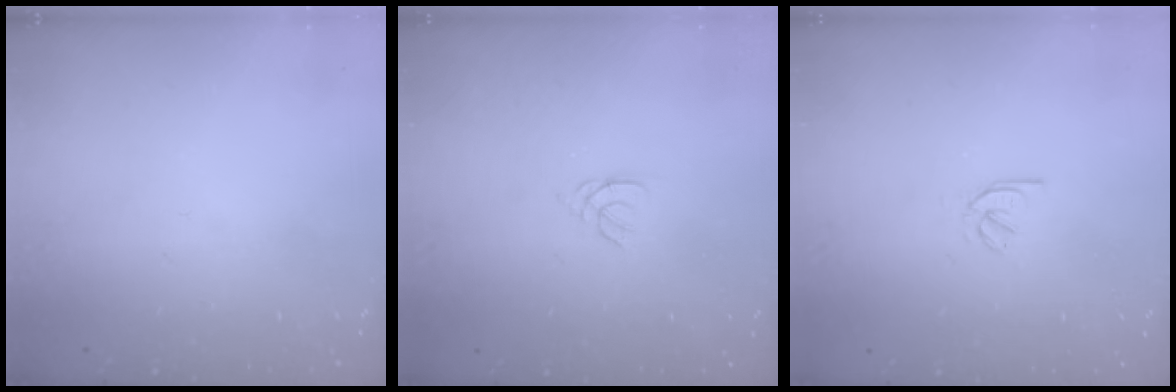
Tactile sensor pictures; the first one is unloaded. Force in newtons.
{"total": 1.2, "press": 1.2, "slide": 0.3}
{"total": 2.2, "press": 2.2, "slide": 0.5}